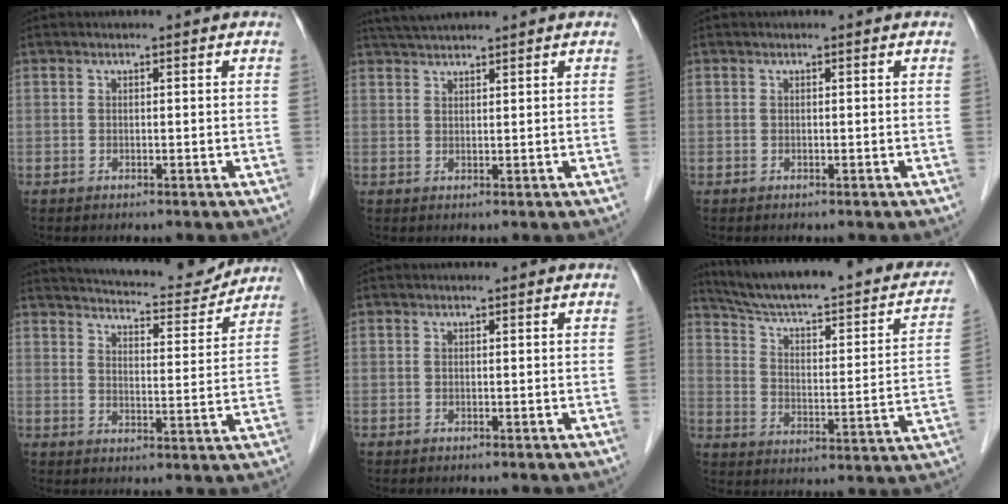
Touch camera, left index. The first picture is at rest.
{"total": 3.5, "force": [3.2, -0.6, 1.2], "torque": [-0.023, 0.018, 0.064]}
{"total": 0.0}
{"total": 14.1, "force": [13.3, 2.6, 4.1], "torque": [-0.053, -0.009, 0.172]}
{"total": 0.0}
{"total": 27.0, "force": [22.2, 5.5, 14.3], "torque": [-0.211, -0.009, 0.295]}